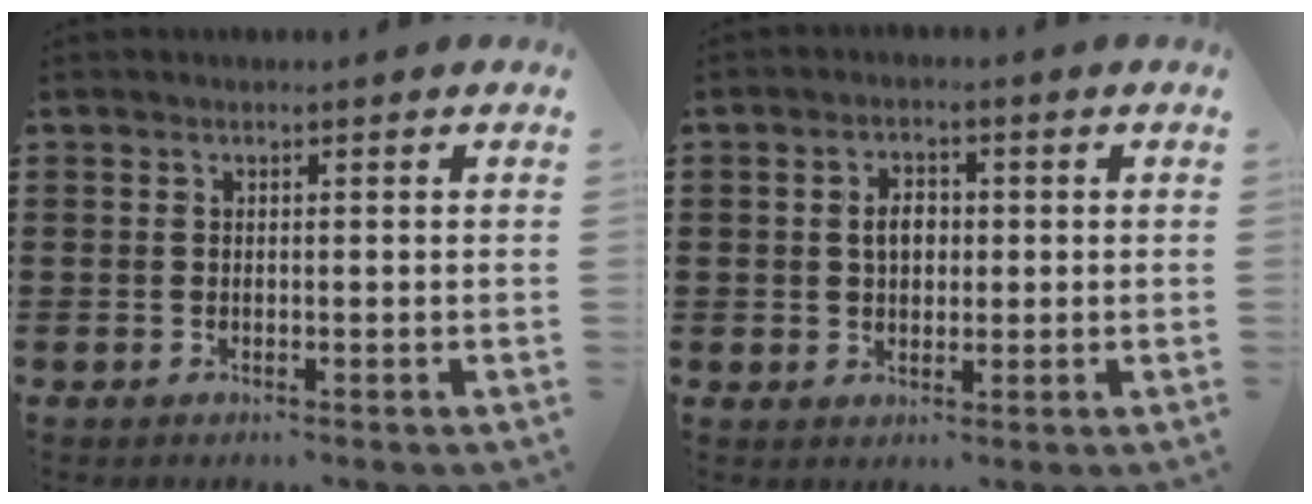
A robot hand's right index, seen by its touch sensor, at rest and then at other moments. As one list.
[{"total": 3.3, "force": [0.2, 2.2, 2.5], "torque": [-0.046, 0.006, 0.001]}]